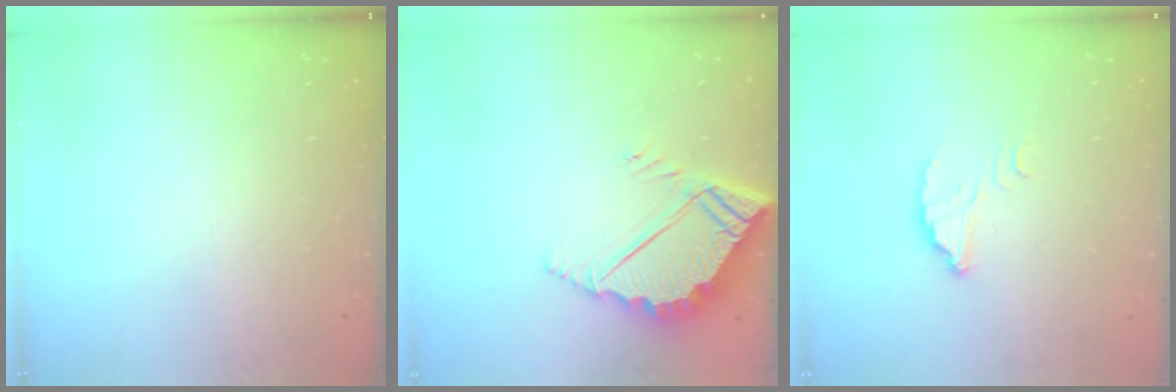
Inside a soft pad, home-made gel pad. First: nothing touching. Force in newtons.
{"total": 7.8, "press": 7.7, "slide": 0.5}
{"total": 2.6, "press": 2.6, "slide": 0.2}